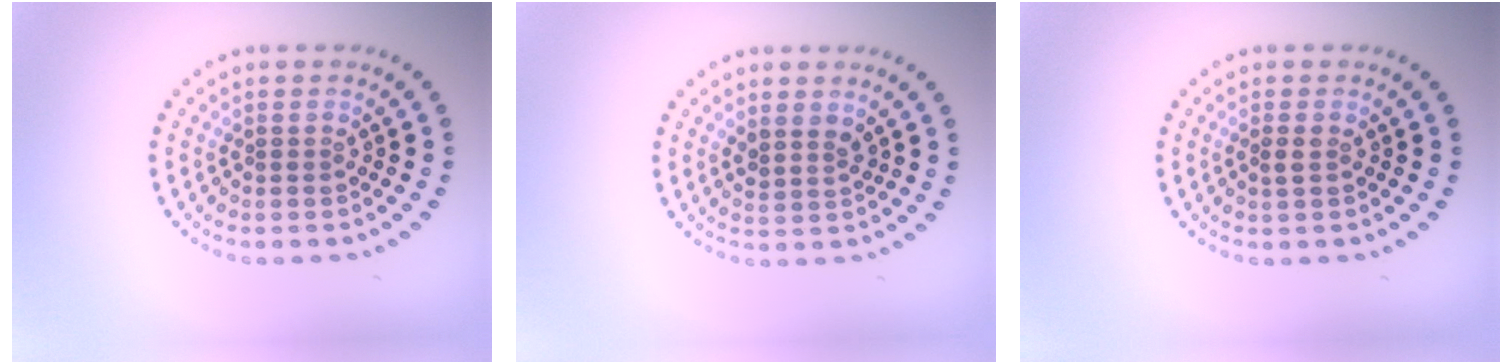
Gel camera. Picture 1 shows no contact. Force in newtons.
{"total": 1.6, "press": 1.3, "slide": 0.9}
{"total": 1.0, "press": 1.0, "slide": 0.1}